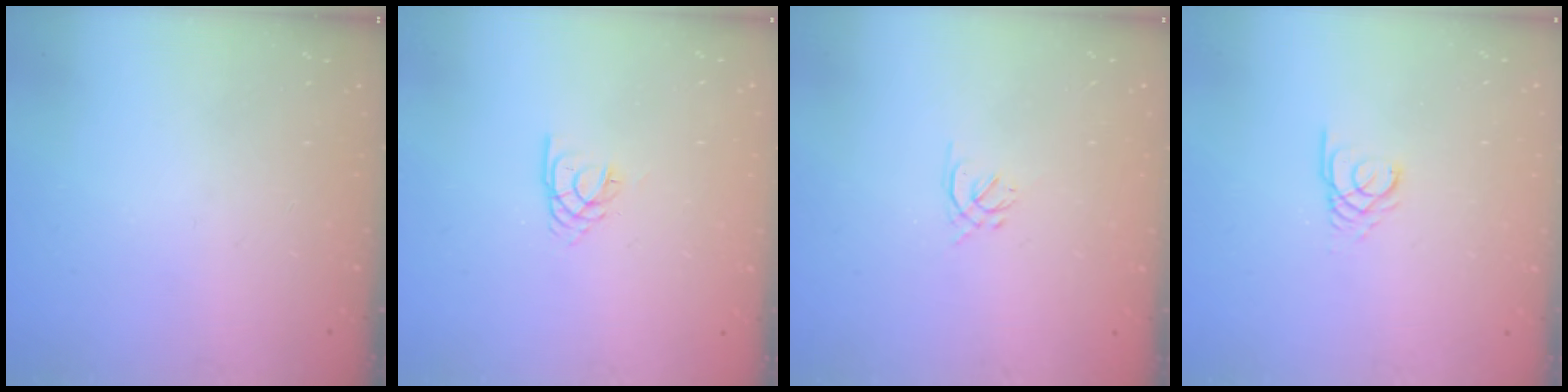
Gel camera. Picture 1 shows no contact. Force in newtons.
{"total": 3.2, "press": 3.1, "slide": 0.4}
{"total": 1.3, "press": 1.2, "slide": 0.5}
{"total": 2.7, "press": 2.7, "slide": 0.3}